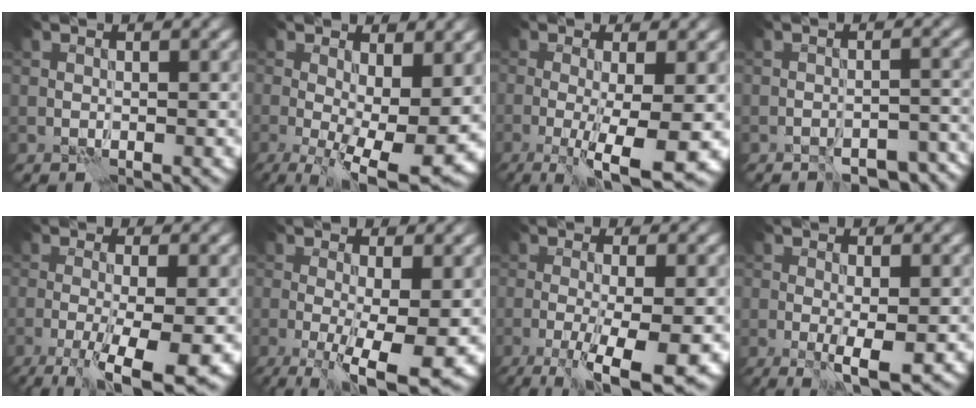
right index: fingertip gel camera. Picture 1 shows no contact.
{"total": 10.7, "force": [-1.3, 4.4, 9.7], "torque": [-0.152, -0.015, -0.011]}
{"total": 7.7, "force": [-2.5, 1.3, 7.1], "torque": [-0.111, -0.011, -0.037]}
{"total": 5.3, "force": [-4.5, 1.9, 2.2], "torque": [-0.023, 0.004, -0.059]}
{"total": 8.2, "force": [-4.2, 1.8, 6.8], "torque": [-0.114, -0.012, -0.069]}
{"total": 9.4, "force": [-2.8, 2.7, 8.6], "torque": [-0.127, -0.009, -0.041]}
{"total": 7.7, "force": [-3.9, 1.5, 6.5], "torque": [-0.105, -0.008, -0.065]}
{"total": 3.8, "force": [-1.3, 1.0, 3.4], "torque": [-0.061, -0.009, -0.021]}